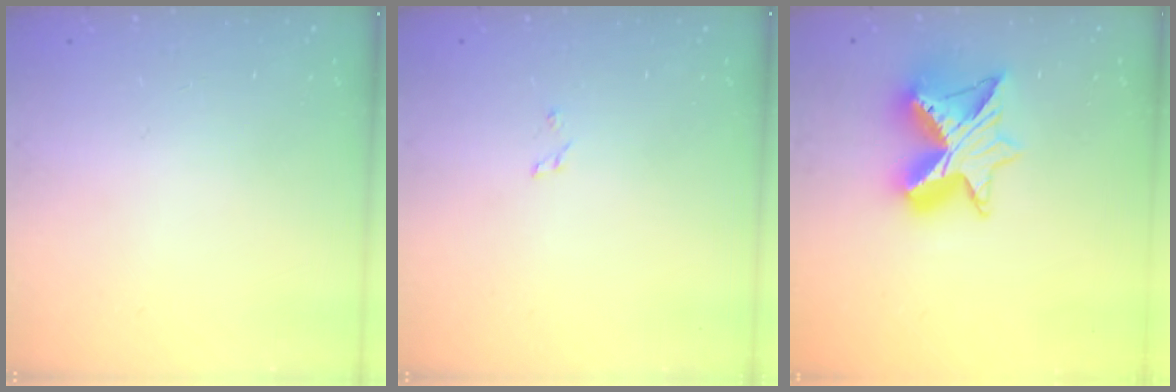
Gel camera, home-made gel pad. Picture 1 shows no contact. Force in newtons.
{"total": 1.5, "press": 1.5, "slide": 0.2}
{"total": 12.8, "press": 12.7, "slide": 1.0}